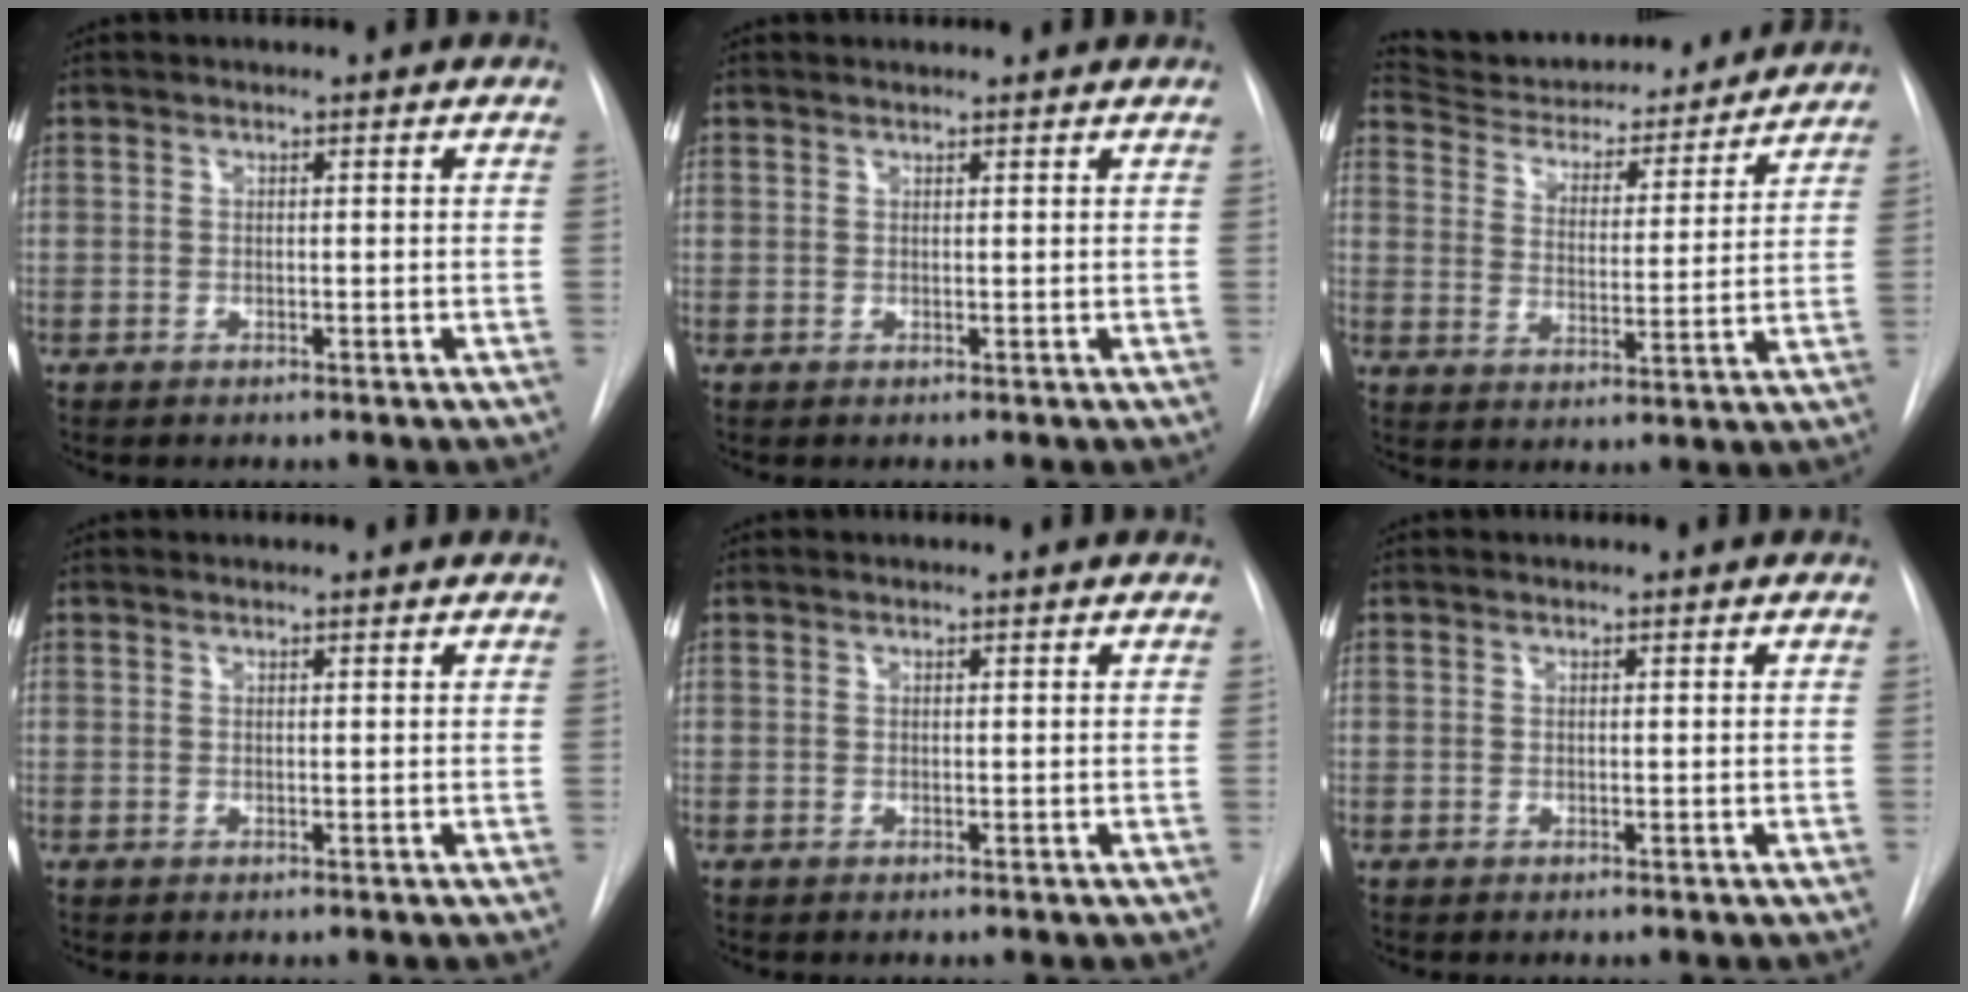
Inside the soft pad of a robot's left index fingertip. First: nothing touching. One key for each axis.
{"total": 2.6, "fx": 2.6, "fy": 0.2, "fz": 0.5, "tx": -0.011, "ty": 0.019, "tz": 0.031}
{"total": 19.2, "fx": 18.0, "fy": 4.3, "fz": 5.1, "tx": -0.072, "ty": -0.002, "tz": 0.256}
{"total": 2.4, "fx": 2.3, "fy": 0.2, "fz": 0.4, "tx": -0.010, "ty": 0.019, "tz": 0.029}
{"total": 1.3, "fx": 1.2, "fy": 0.0, "fz": 0.2, "tx": -0.009, "ty": 0.015, "tz": 0.018}
{"total": 1.1, "fx": 1.1, "fy": 0.0, "fz": 0.2, "tx": -0.008, "ty": 0.015, "tz": 0.016}